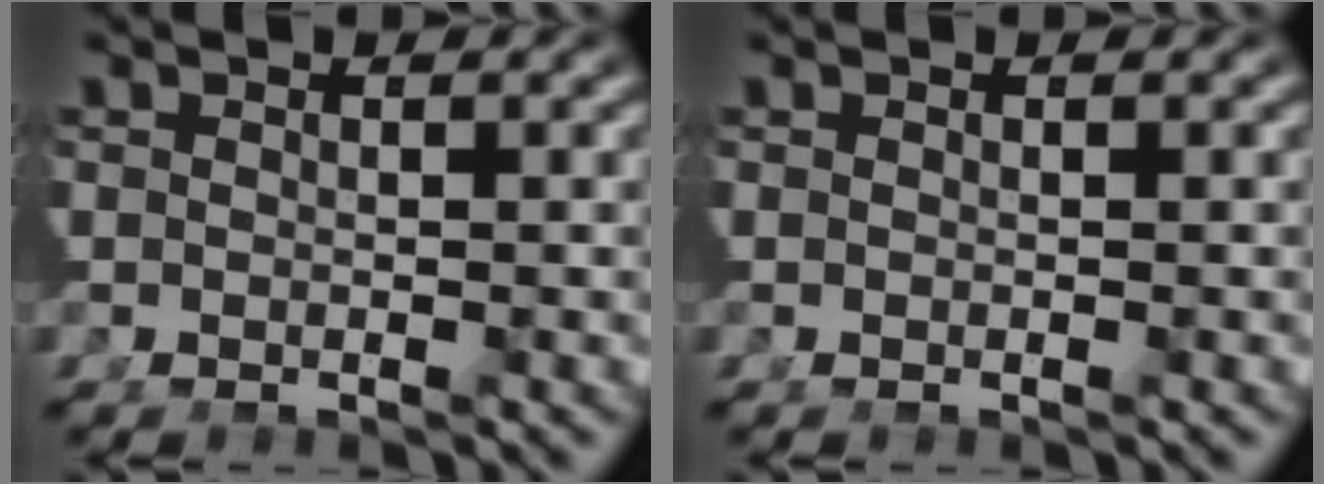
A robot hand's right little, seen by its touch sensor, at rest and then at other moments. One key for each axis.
{"total": 0.0}